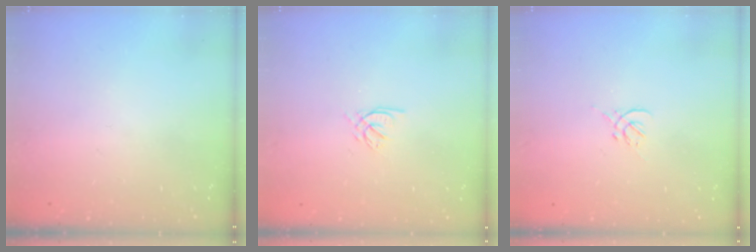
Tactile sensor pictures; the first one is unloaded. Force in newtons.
{"total": 2.2, "press": 2.2, "slide": 0.2}
{"total": 0.0}